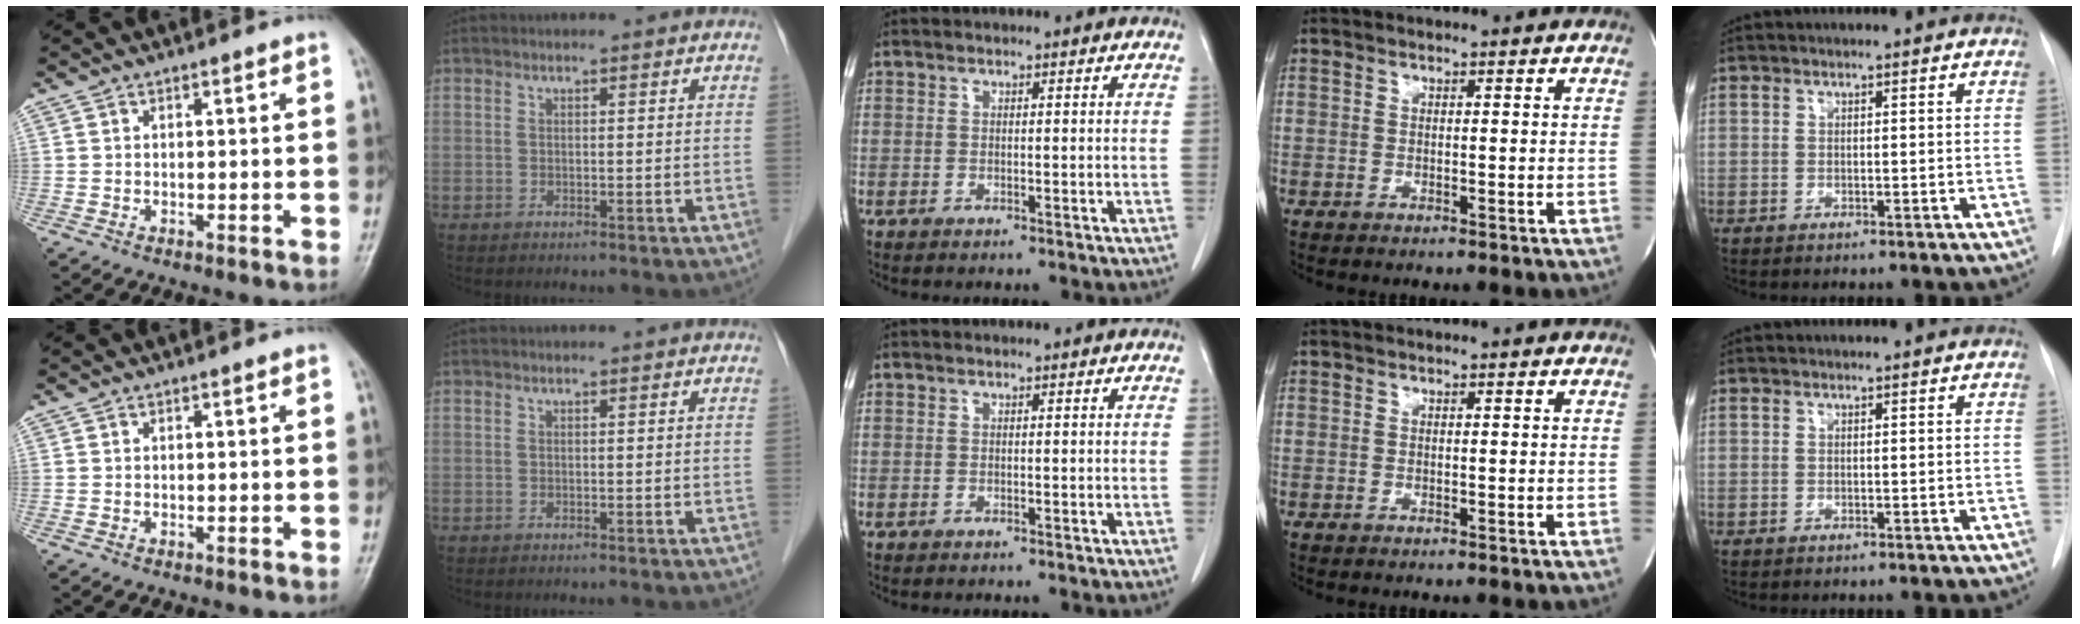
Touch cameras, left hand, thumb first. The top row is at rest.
{}